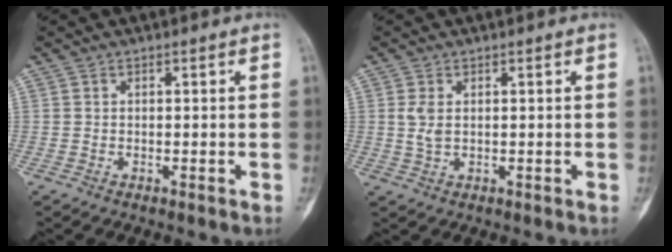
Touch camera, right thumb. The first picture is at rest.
{"total": 2.8, "force": [0.6, 1.5, 2.2], "torque": [-0.053, 0.001, 0.016]}